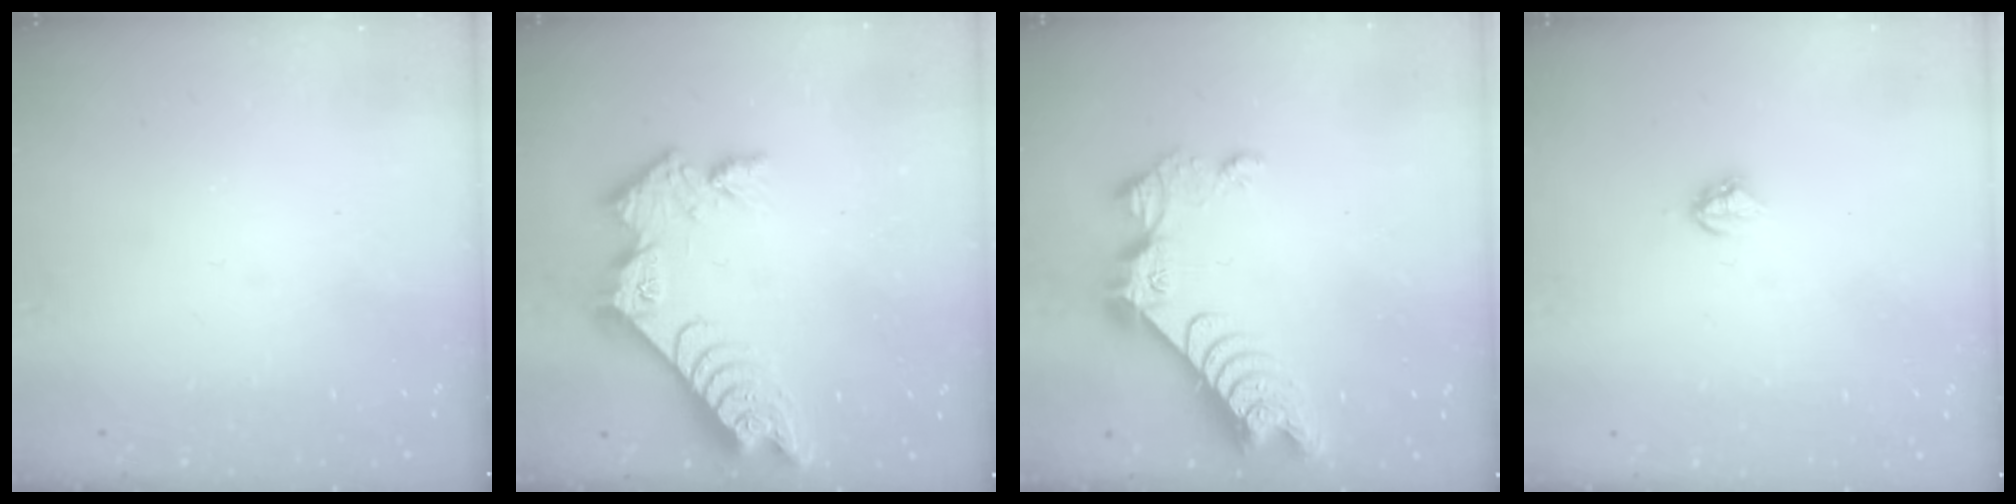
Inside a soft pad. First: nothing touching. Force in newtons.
{"total": 12.8, "press": 12.8, "slide": 1.0}
{"total": 11.1, "press": 11.0, "slide": 1.0}
{"total": 3.7, "press": 3.6, "slide": 0.5}